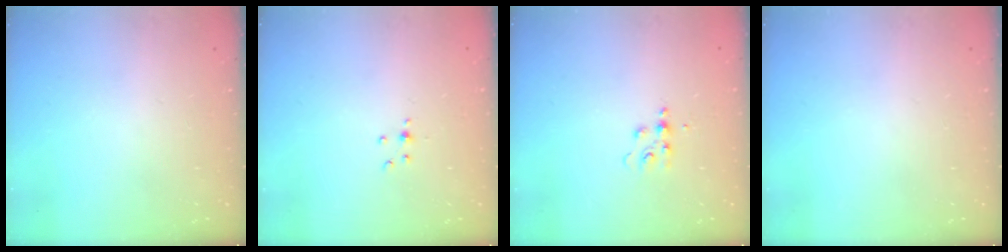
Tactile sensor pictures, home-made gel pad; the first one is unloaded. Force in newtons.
{"total": 3.0, "press": 2.8, "slide": 0.9}
{"total": 4.7, "press": 4.7, "slide": 0.5}
{"total": 0.0}